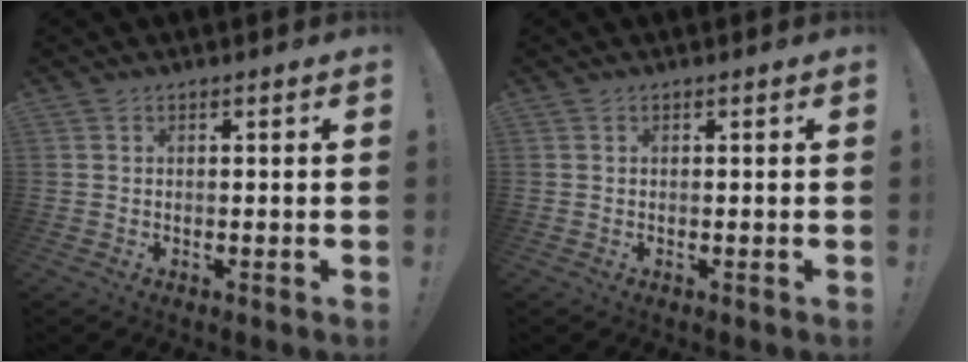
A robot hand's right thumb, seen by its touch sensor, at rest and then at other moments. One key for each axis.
{"total": 0.0}